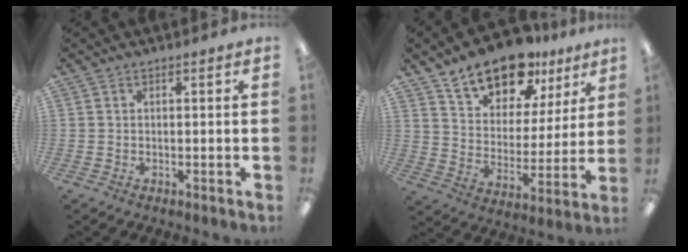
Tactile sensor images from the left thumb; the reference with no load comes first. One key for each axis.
{"total": 15.3, "fx": 12.1, "fy": 7.3, "fz": 5.9, "tx": -0.100, "ty": -0.075, "tz": 0.219}